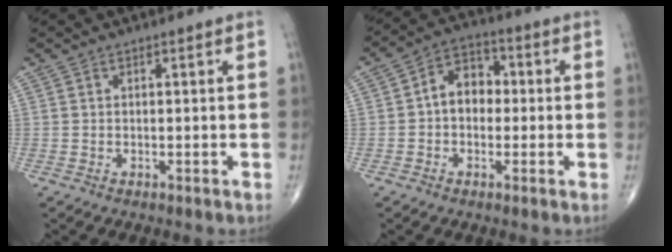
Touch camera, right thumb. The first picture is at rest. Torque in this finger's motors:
{"motor_torque": [0.17, 0.21, 0.28, 0.01, 0.03]}